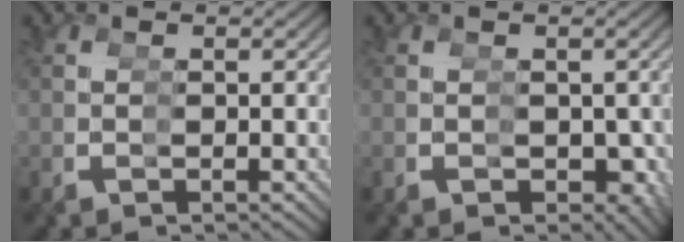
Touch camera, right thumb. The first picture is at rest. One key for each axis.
{"total": 3.0, "fx": -0.3, "fy": 2.7, "fz": 1.3, "tx": -0.009, "ty": -0.011, "tz": 0.003}